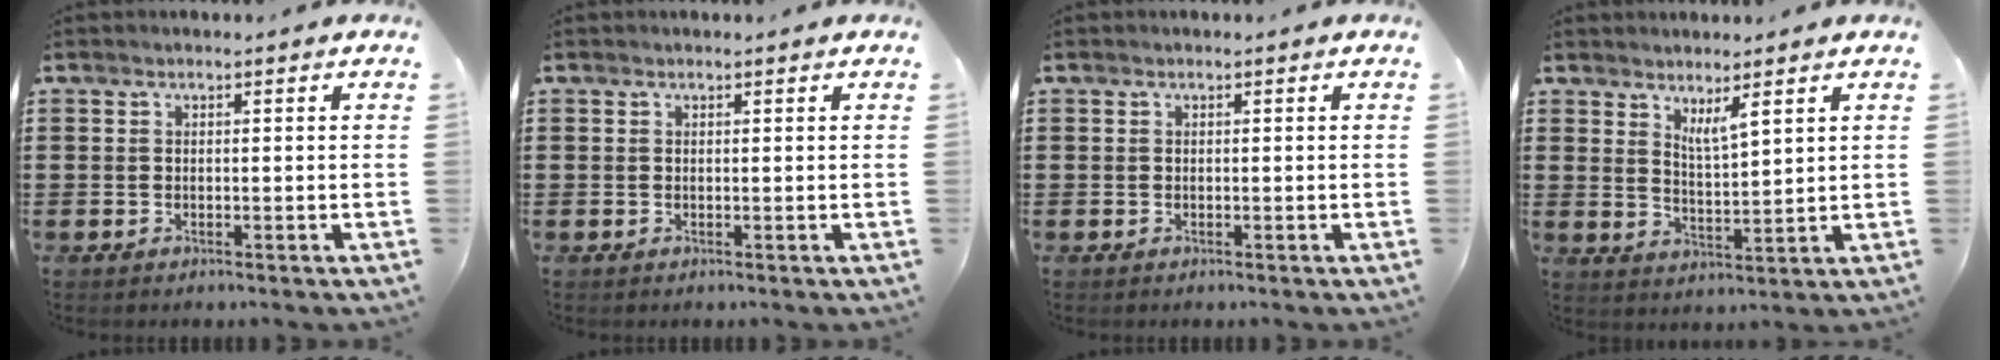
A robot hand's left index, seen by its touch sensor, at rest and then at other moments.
{"total": 0.0}
{"total": 0.0}
{"total": 3.6, "force": [3.0, 0.2, 1.9], "torque": [-0.035, -0.009, 0.051]}